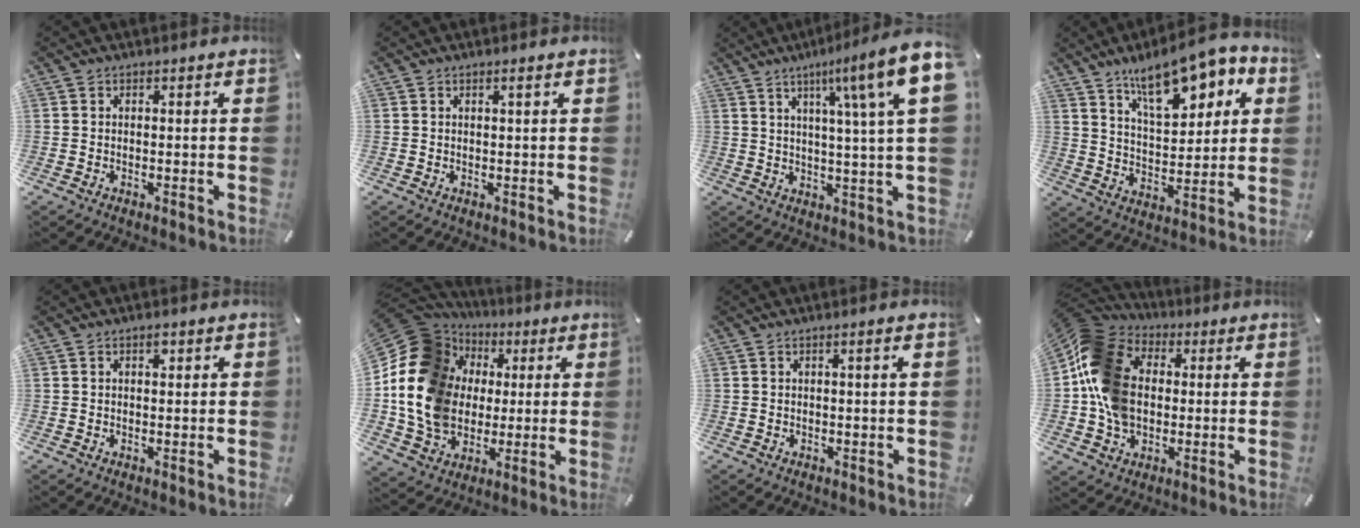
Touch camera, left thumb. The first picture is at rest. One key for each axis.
{"total": 0.9, "fx": 0.4, "fy": 0.0, "fz": 0.8, "tx": -0.015, "ty": 0.000, "tz": 0.007}
{"total": 15.0, "fx": 6.3, "fy": 1.8, "fz": 13.5, "tx": -0.207, "ty": -0.036, "tz": 0.085}
{"total": 15.5, "fx": 10.1, "fy": 7.1, "fz": 9.4, "tx": -0.145, "ty": -0.047, "tz": 0.172}
{"total": 1.4, "fx": 0.6, "fy": 0.7, "fz": 1.0, "tx": -0.013, "ty": -0.001, "tz": 0.009}
{"total": 19.5, "fx": 1.2, "fy": 16.5, "fz": 10.2, "tx": -0.235, "ty": -0.011, "tz": 0.023}
{"total": 1.5, "fx": 0.4, "fy": -0.1, "fz": 1.4, "tx": -0.025, "ty": -0.001, "tz": 0.005}
{"total": 16.6, "fx": -0.8, "fy": 13.4, "fz": 9.8, "tx": -0.218, "ty": 0.018, "tz": -0.017}